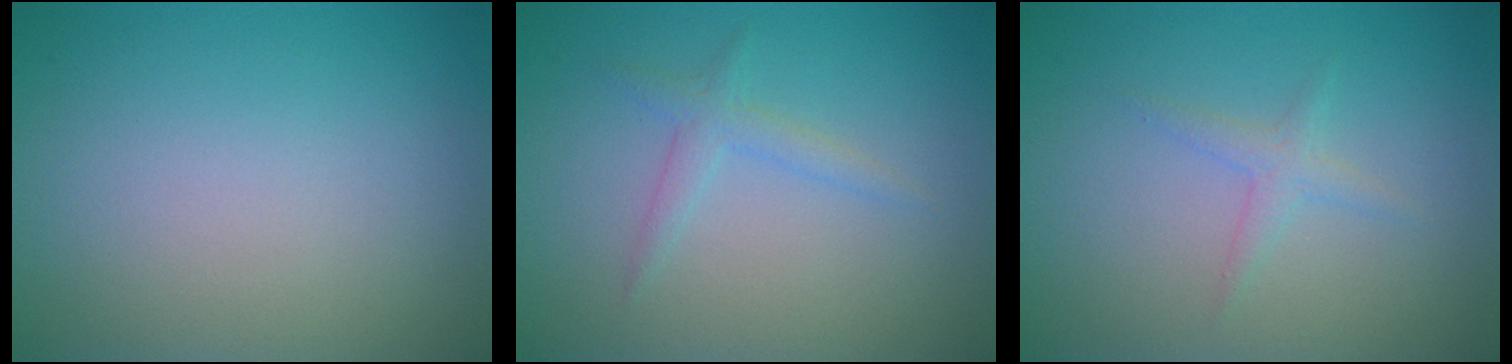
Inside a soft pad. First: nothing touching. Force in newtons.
{"total": 1.6, "press": 1.6, "slide": 0.1}
{"total": 1.3, "press": 1.3, "slide": 0.0}